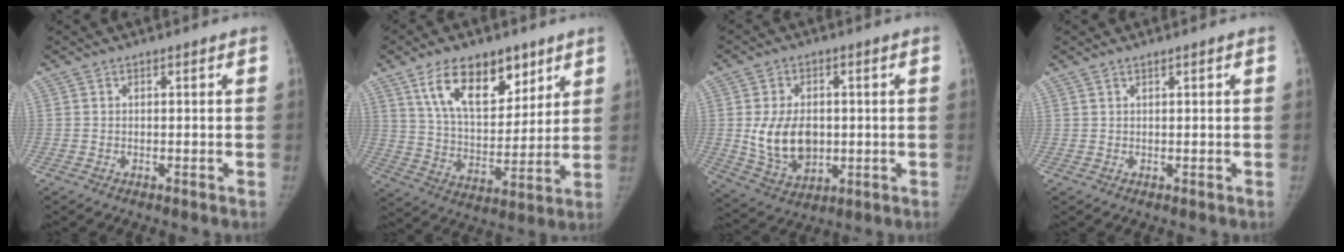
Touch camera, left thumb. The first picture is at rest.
{"total": 16.4, "force": [9.5, 8.7, 10.1], "torque": [-0.124, -0.048, 0.172]}
{"total": 11.5, "force": [0.0, 8.1, 8.3], "torque": [-0.124, -0.010, 0.015]}
{"total": 0.6, "force": [0.5, 0.1, 0.3], "torque": [-0.005, -0.003, 0.010]}